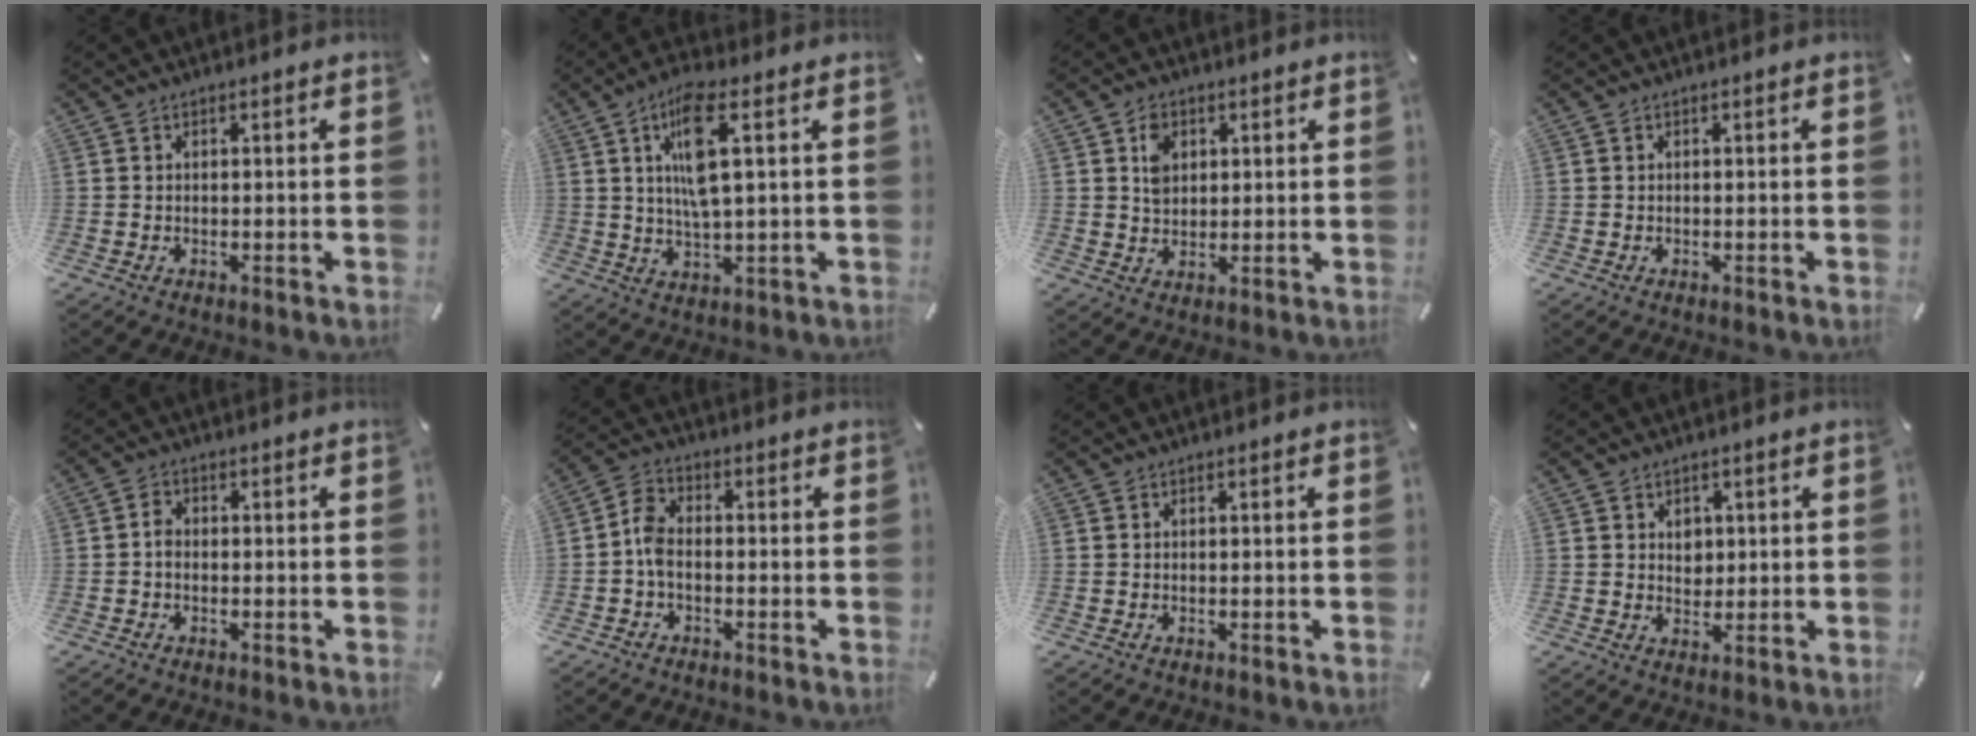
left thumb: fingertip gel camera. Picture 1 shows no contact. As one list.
[{"total": 10.5, "force": [3.2, 2.7, 9.6], "torque": [-0.193, -0.003, 0.050]}, {"total": 5.0, "force": [1.6, 4.2, 2.4], "torque": [-0.033, -0.002, 0.025]}, {"total": 0.0}, {"total": 2.1, "force": [-0.5, 1.5, 1.4], "torque": [-0.027, 0.005, -0.010]}, {"total": 4.9, "force": [-1.5, 3.0, 3.5], "torque": [-0.079, 0.006, -0.030]}, {"total": 0.0}, {"total": 3.5, "force": [1.1, 3.2, 1.1], "torque": [-0.006, -0.005, 0.016]}]